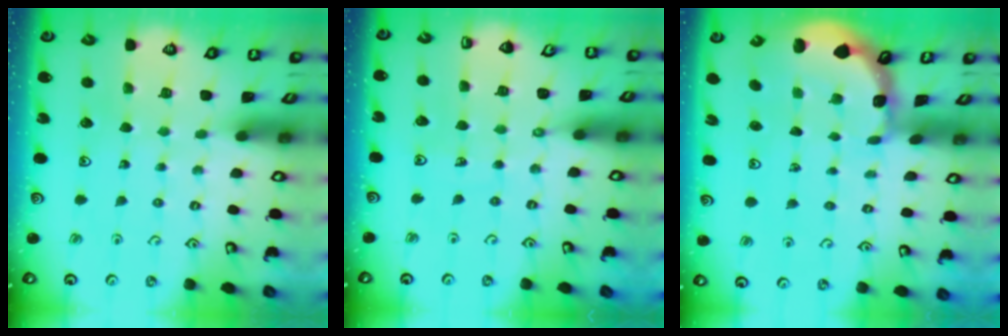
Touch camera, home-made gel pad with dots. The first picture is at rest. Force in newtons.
{"total": 5.3, "press": 5.0, "slide": 1.6}
{"total": 1.0, "press": 1.0, "slide": 0.2}